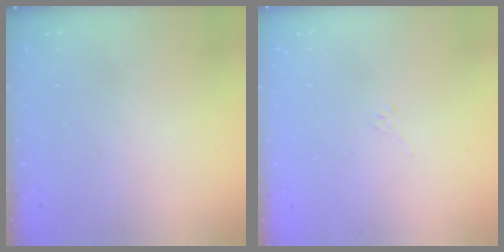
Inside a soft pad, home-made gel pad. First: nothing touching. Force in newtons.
{"total": 4.3, "press": 4.2, "slide": 0.9}